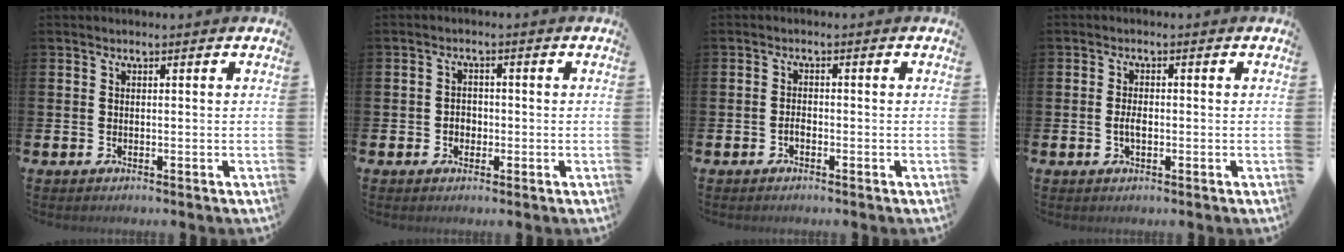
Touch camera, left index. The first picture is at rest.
{"total": 1.9, "force": [-0.5, 1.6, 0.8], "torque": [-0.009, 0.003, -0.015]}
{"total": 1.2, "force": [-0.7, 0.6, 0.8], "torque": [-0.016, 0.000, -0.014]}
{"total": 2.2, "force": [-0.4, 1.1, 1.8], "torque": [-0.027, -0.001, -0.010]}